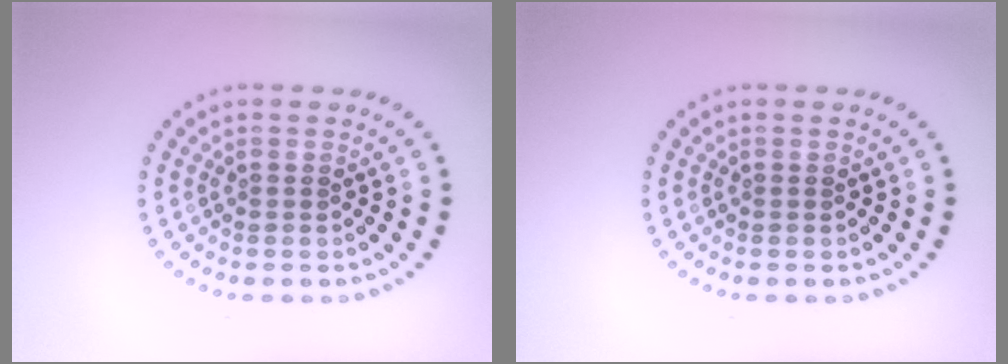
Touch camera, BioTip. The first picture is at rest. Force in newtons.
{"total": 0.0}